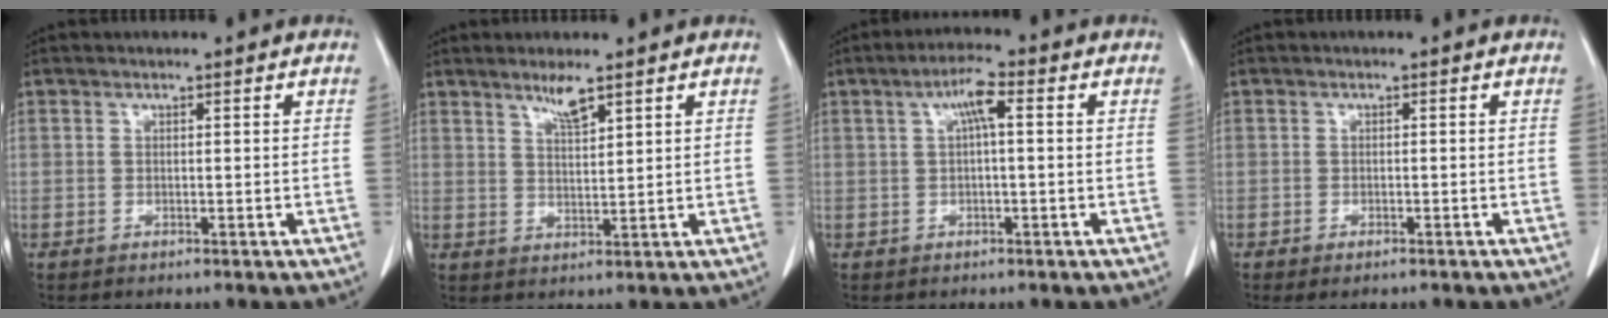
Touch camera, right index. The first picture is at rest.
{"total": 3.6, "force": [2.8, 0.2, 2.3], "torque": [-0.045, -0.004, 0.053]}
{"total": 4.1, "force": [1.1, 0.5, 3.9], "torque": [-0.074, 0.012, 0.018]}
{"total": 1.6, "force": [-1.1, 0.5, 1.0], "torque": [-0.012, -0.003, -0.012]}